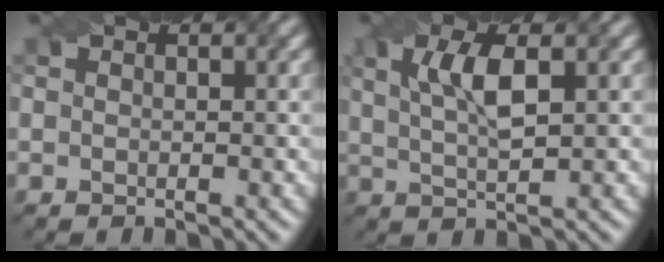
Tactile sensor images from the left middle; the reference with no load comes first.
{"total": 4.3, "force": [1.4, 1.3, 3.9], "torque": [-0.077, 0.003, 0.027]}